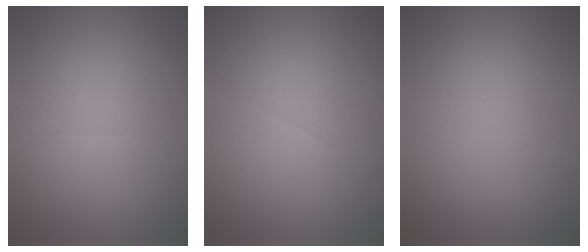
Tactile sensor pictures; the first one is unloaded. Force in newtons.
{"total": 0.0}
{"total": 0.0}